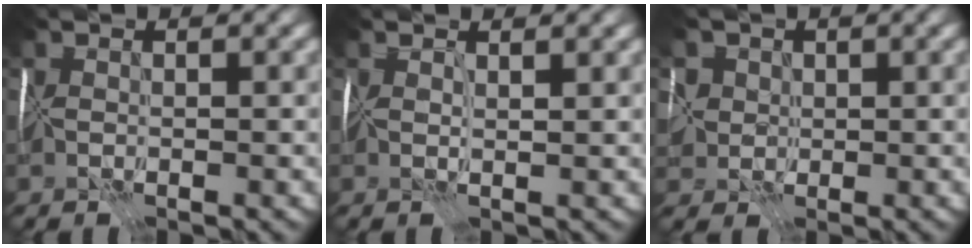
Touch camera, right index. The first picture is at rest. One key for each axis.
{"total": 2.1, "fx": 2.0, "fy": 0.1, "fz": 0.7, "tx": -0.001, "ty": 0.007, "tz": 0.036}
{"total": 2.6, "fx": 1.5, "fy": 1.9, "fz": -0.8, "tx": 0.024, "ty": 0.019, "tz": 0.018}